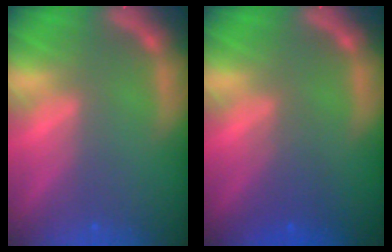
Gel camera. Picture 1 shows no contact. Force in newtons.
{"total": 2.5}